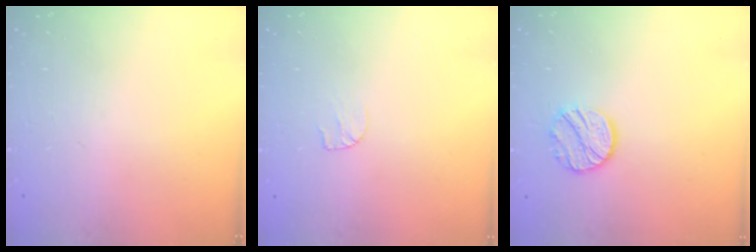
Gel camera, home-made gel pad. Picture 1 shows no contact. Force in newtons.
{"total": 3.9, "press": 3.9, "slide": 0.4}
{"total": 9.2, "press": 9.2, "slide": 0.3}